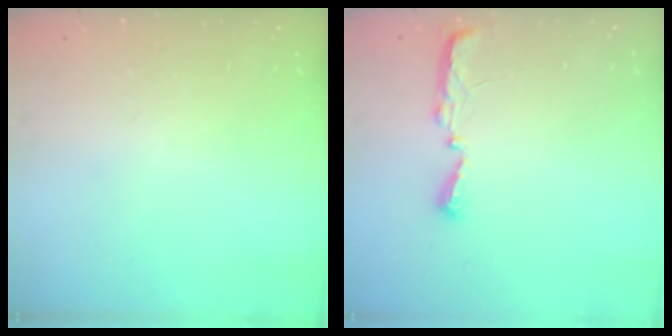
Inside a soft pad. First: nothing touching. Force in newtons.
{"total": 5.4, "press": 5.3, "slide": 0.7}